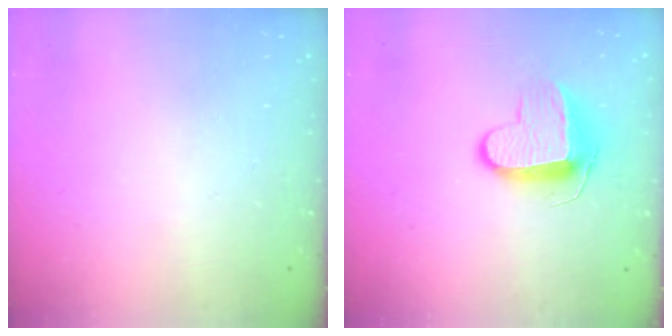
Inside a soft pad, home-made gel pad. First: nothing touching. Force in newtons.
{"total": 9.8, "press": 9.8, "slide": 0.1}